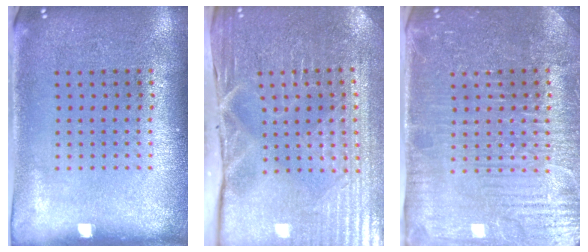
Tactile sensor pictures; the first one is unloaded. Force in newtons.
{"total": 4.2, "press": 4.1, "slide": 0.8}
{"total": 4.7, "press": 4.5, "slide": 1.6}